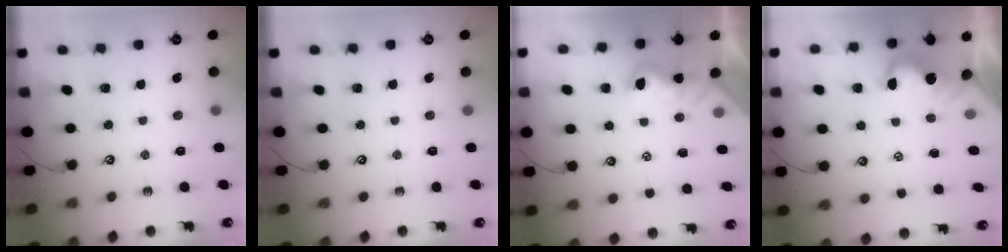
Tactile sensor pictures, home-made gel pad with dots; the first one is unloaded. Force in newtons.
{"total": 0.0}
{"total": 0.9, "press": 0.8, "slide": 0.2}
{"total": 2.1, "press": 2.0, "slide": 0.5}